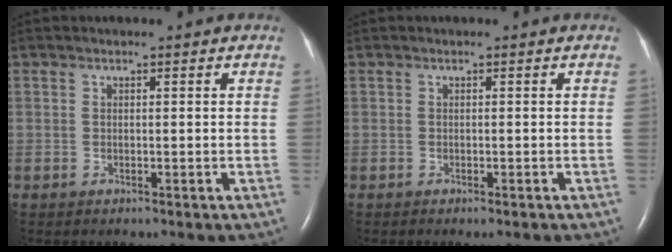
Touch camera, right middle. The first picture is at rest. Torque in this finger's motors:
{"motor_torque": [0.30, -0.33, 0.12, 0.03]}